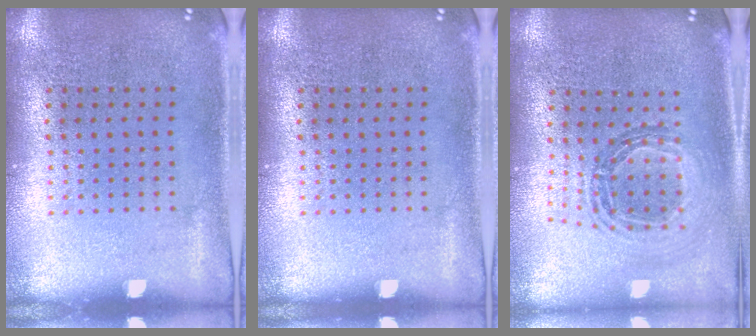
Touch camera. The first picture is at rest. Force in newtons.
{"total": 0.0}
{"total": 0.9, "press": 0.9, "slide": 0.1}